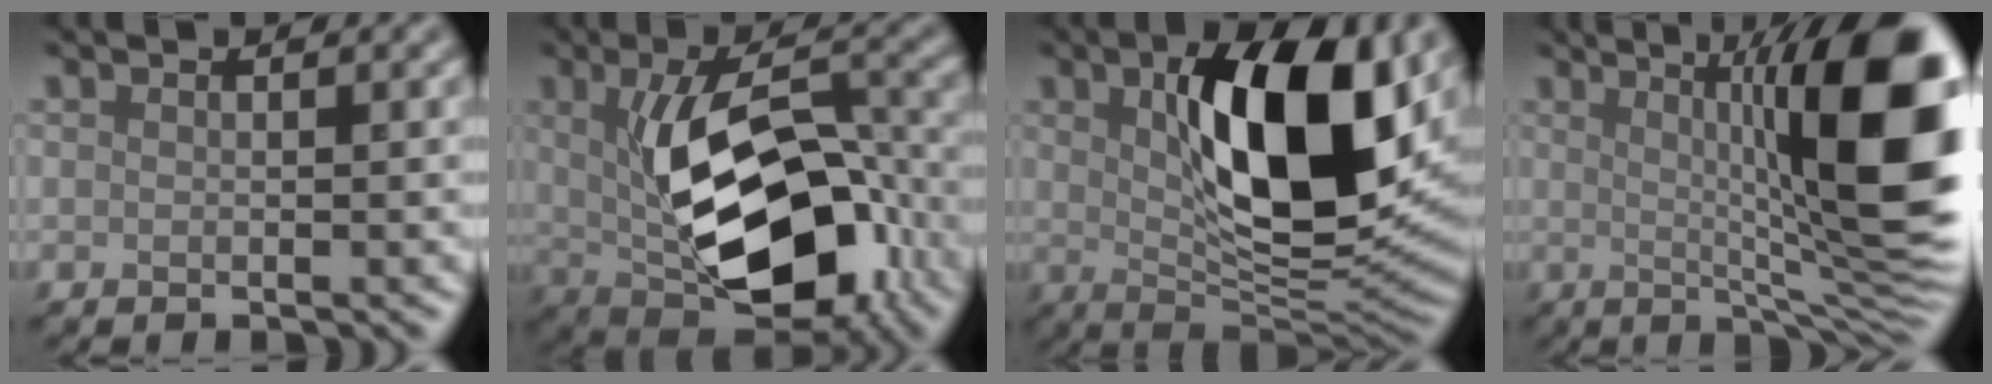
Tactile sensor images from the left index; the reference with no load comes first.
{"total": 11.7, "force": [-1.2, 5.9, 10.0], "torque": [-0.162, -0.008, -0.011]}
{"total": 11.8, "force": [2.7, 4.7, 10.5], "torque": [-0.160, 0.000, 0.046]}
{"total": 15.6, "force": [2.2, 3.3, 15.1], "torque": [-0.172, 0.009, 0.038]}